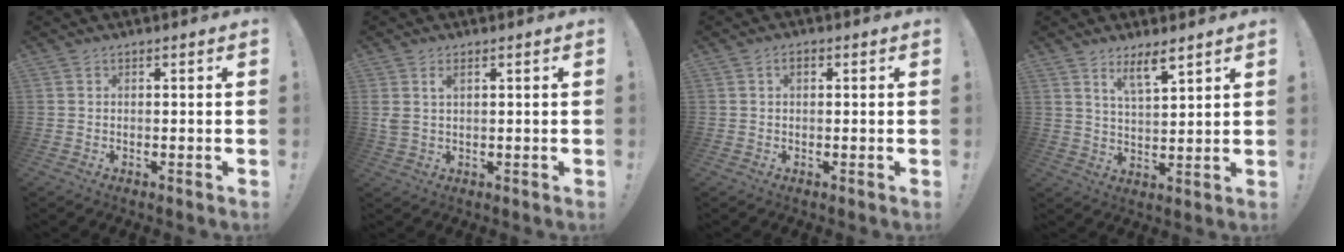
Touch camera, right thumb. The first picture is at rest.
{"total": 3.1, "force": [1.4, 1.4, 2.4], "torque": [-0.040, -0.001, 0.024]}
{"total": 1.6, "force": [0.3, 1.0, 1.2], "torque": [-0.021, 0.004, 0.002]}
{"total": 7.3, "force": [5.4, 1.5, 4.7], "torque": [-0.076, -0.030, 0.090]}